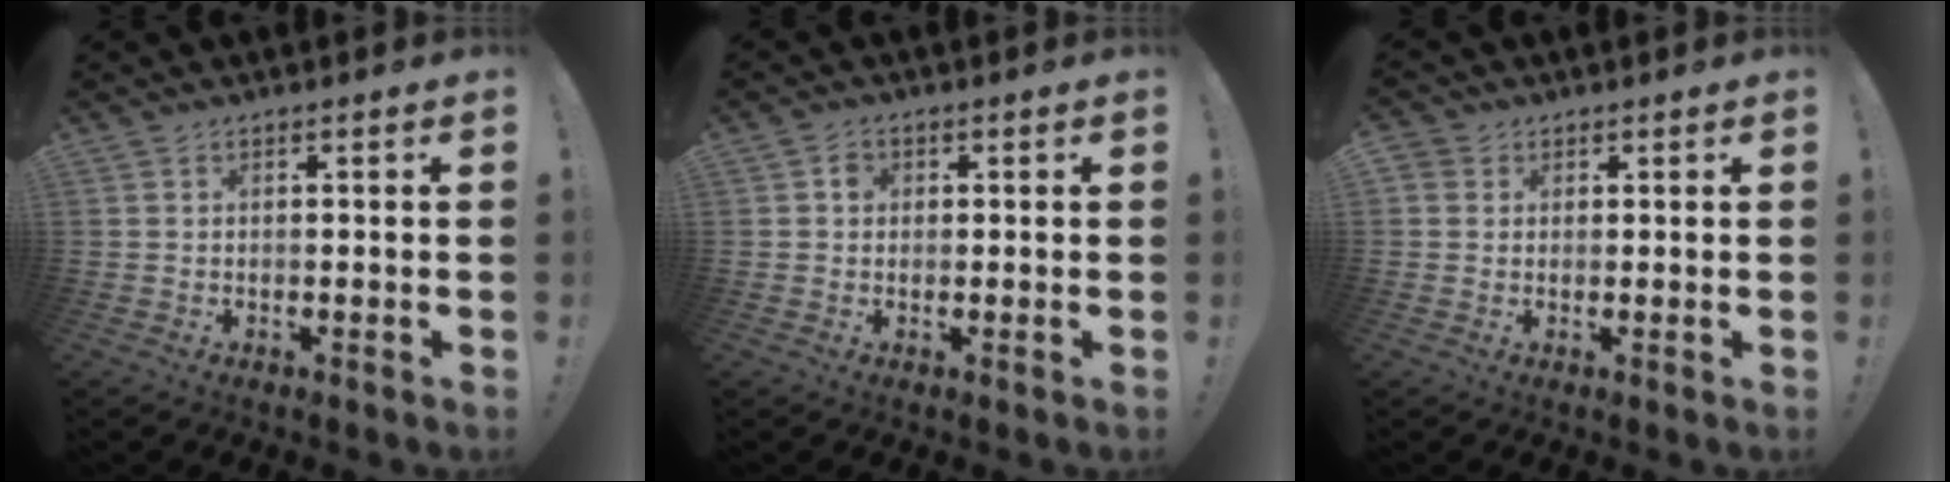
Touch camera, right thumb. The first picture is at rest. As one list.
[{"total": 2.1, "force": [0.0, 1.8, 1.1], "torque": [-0.008, 0.002, -0.005]}, {"total": 2.6, "force": [1.0, 2.3, 0.7], "torque": [-0.018, 0.003, 0.019]}]